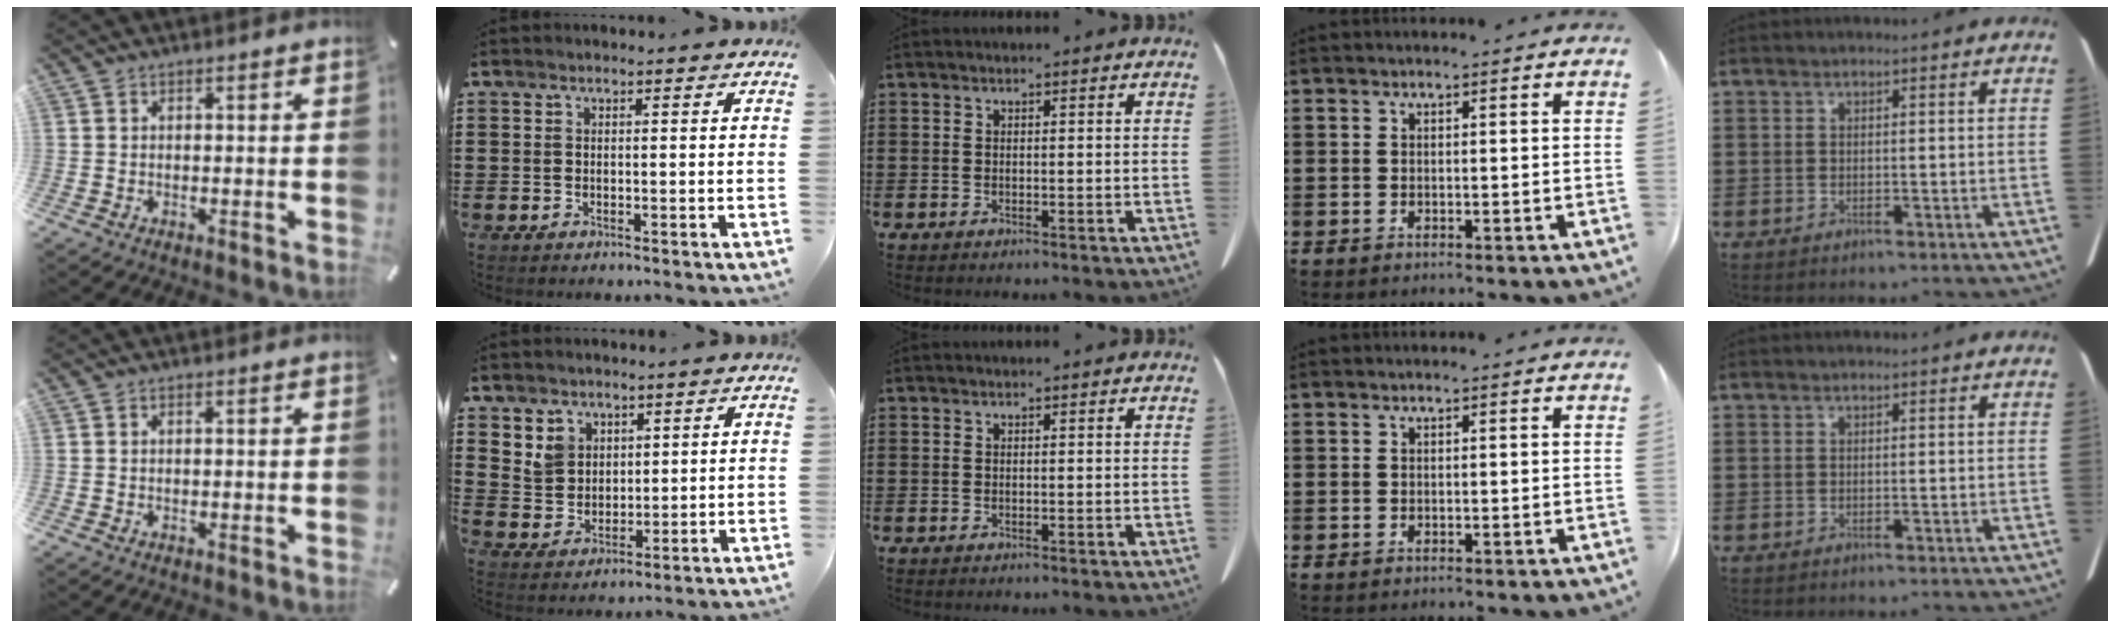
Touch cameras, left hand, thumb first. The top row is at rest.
{"index": {"total": 4.7, "force": [2.8, 3.7, 0.4], "torque": [-0.019, 0.006, 0.053]}}